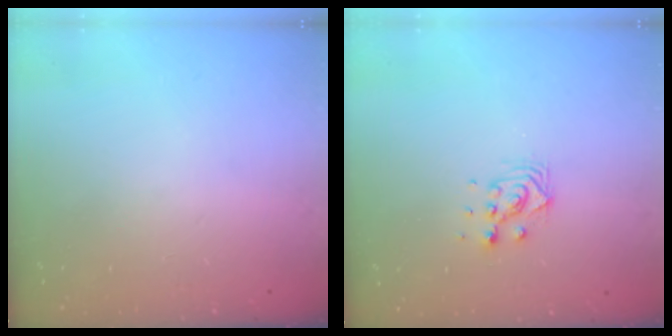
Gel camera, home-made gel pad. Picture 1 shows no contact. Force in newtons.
{"total": 5.8, "press": 5.8, "slide": 0.3}